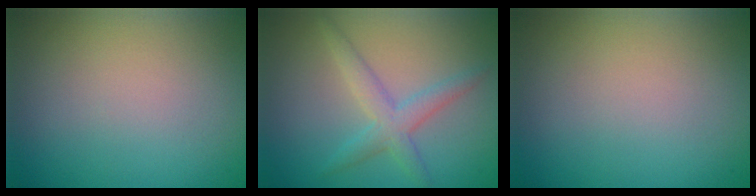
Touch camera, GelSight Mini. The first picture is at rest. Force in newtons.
{"total": 2.9, "press": 2.9, "slide": 0.1}
{"total": 0.0}